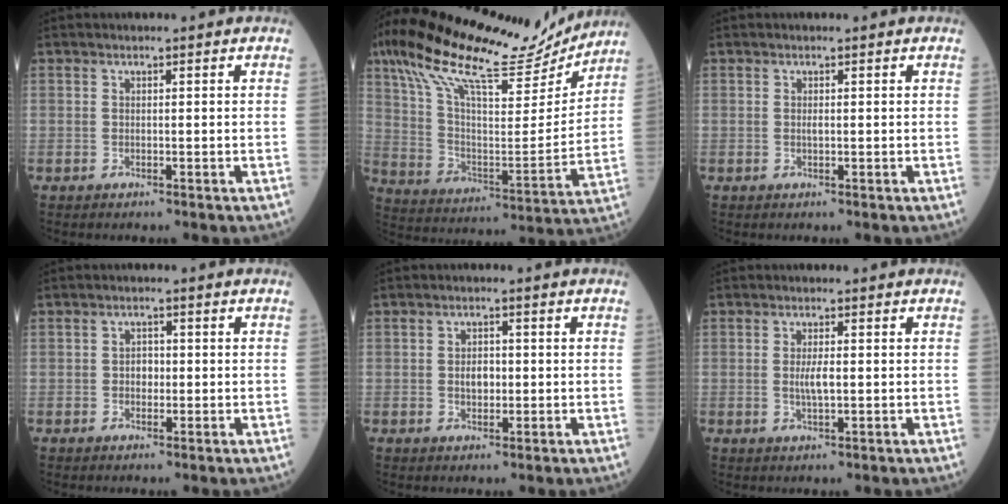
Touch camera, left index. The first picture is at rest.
{"total": 23.8, "force": [20.0, 4.6, 12.1], "torque": [-0.220, 0.017, 0.319]}
{"total": 0.6, "force": [0.0, 0.2, 0.6], "torque": [-0.012, 0.000, -0.001]}
{"total": 2.0, "force": [-0.2, 1.4, 1.4], "torque": [-0.020, 0.006, -0.004]}
{"total": 2.8, "force": [-0.1, 1.7, 2.2], "torque": [-0.037, 0.004, -0.001]}
{"total": 2.7, "force": [0.0, 0.6, 2.7], "torque": [-0.055, -0.002, 0.001]}